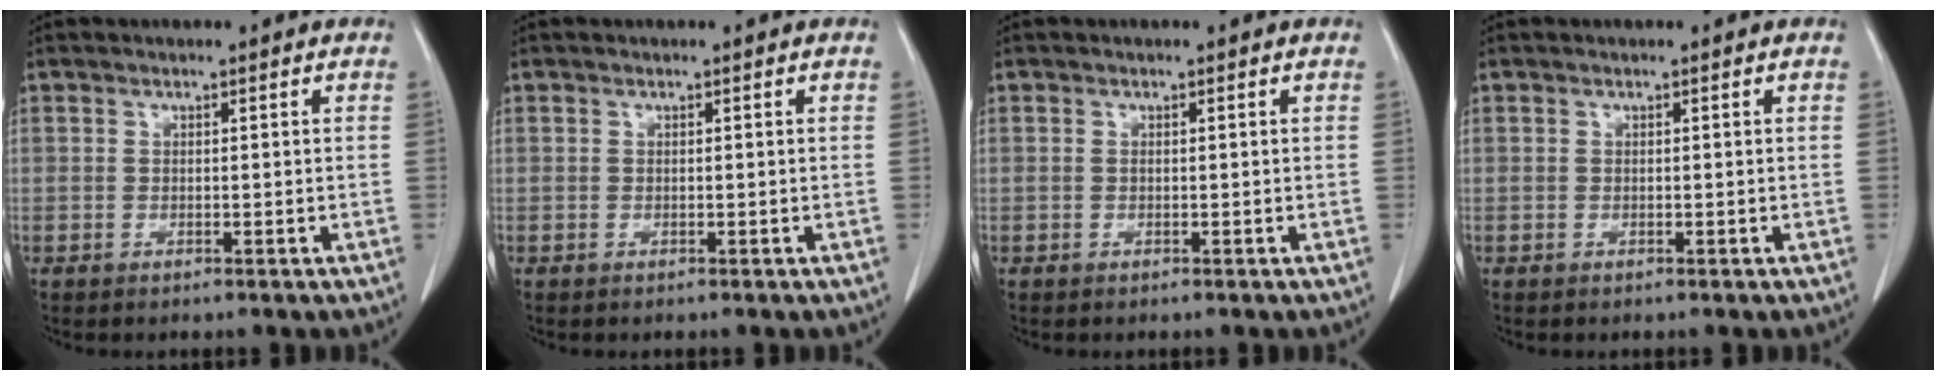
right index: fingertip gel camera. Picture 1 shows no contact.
{"total": 0.0}
{"total": 0.0}
{"total": 0.0}